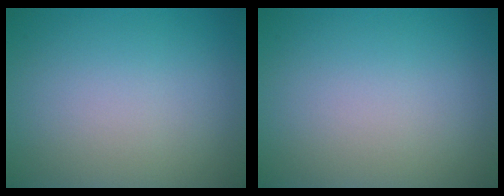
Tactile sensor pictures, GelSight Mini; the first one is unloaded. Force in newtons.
{"total": 0.0}